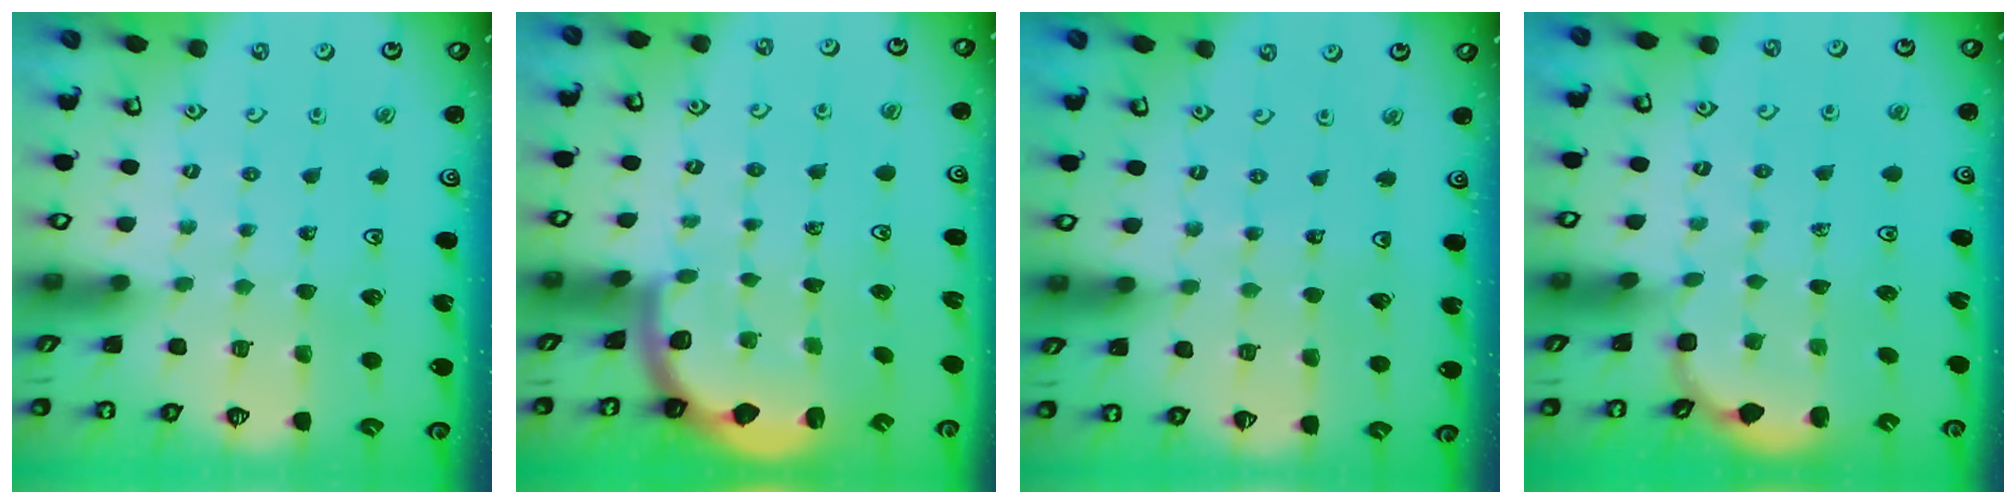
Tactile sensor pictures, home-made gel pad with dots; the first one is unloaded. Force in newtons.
{"total": 2.0, "press": 2.0, "slide": 0.5}
{"total": 3.8, "press": 3.8, "slide": 0.5}
{"total": 2.6, "press": 2.2, "slide": 1.5}